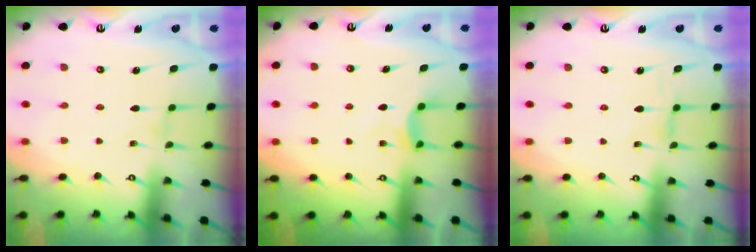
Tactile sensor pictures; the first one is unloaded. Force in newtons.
{"total": 4.7, "press": 4.7, "slide": 0.6}
{"total": 1.6, "press": 1.6, "slide": 0.2}